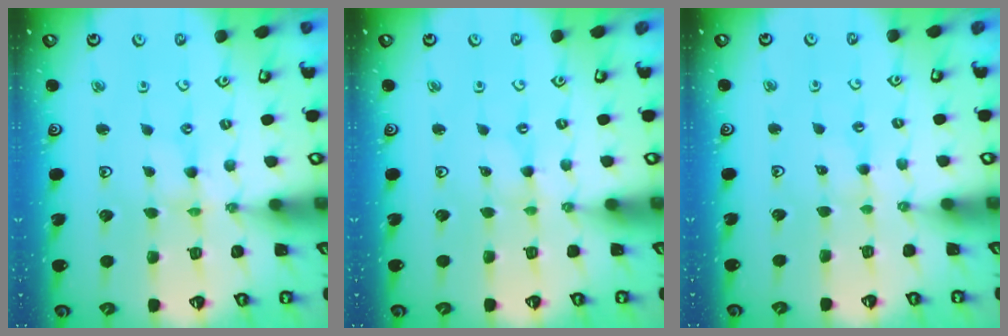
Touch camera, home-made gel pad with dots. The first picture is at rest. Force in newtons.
{"total": 0.0}
{"total": 1.4, "press": 1.4, "slide": 0.2}